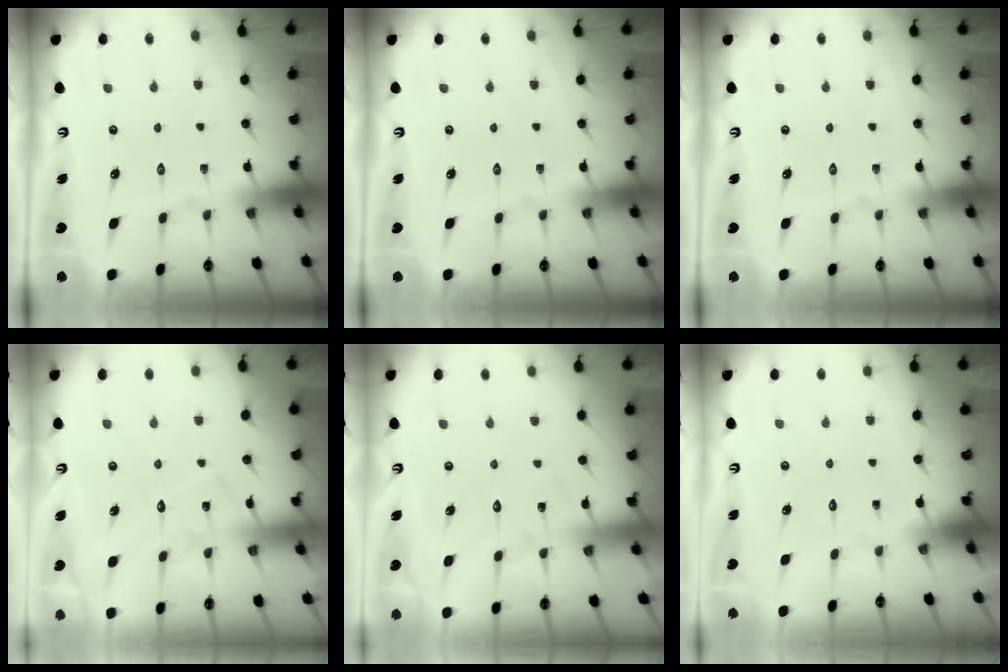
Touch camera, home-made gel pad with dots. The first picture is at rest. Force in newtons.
{"total": 0.0}
{"total": 0.0}
{"total": 8.1, "press": 8.1, "slide": 0.5}
{"total": 6.4, "press": 6.4, "slide": 0.4}
{"total": 1.6, "press": 1.6, "slide": 0.1}